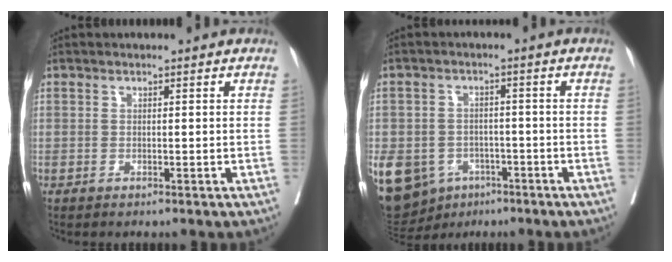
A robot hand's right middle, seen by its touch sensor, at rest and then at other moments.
{"total": 20.7, "force": [-9.3, 16.1, 9.0], "torque": [-0.280, -0.009, -0.128]}